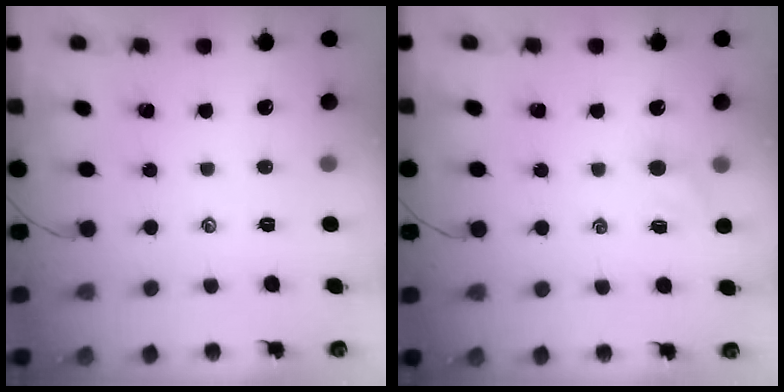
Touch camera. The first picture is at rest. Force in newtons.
{"total": 3.5, "press": 3.3, "slide": 1.0}